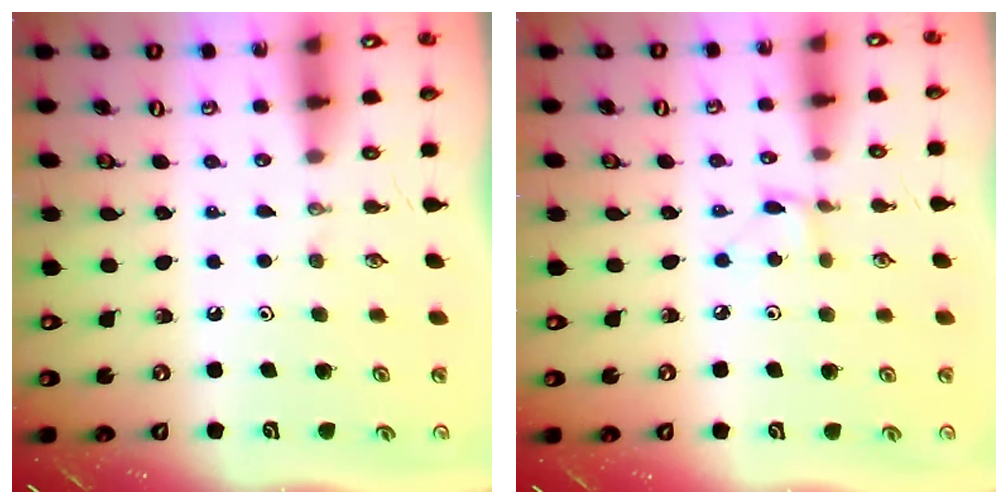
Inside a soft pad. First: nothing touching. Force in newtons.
{"total": 2.0, "press": 2.0, "slide": 0.1}